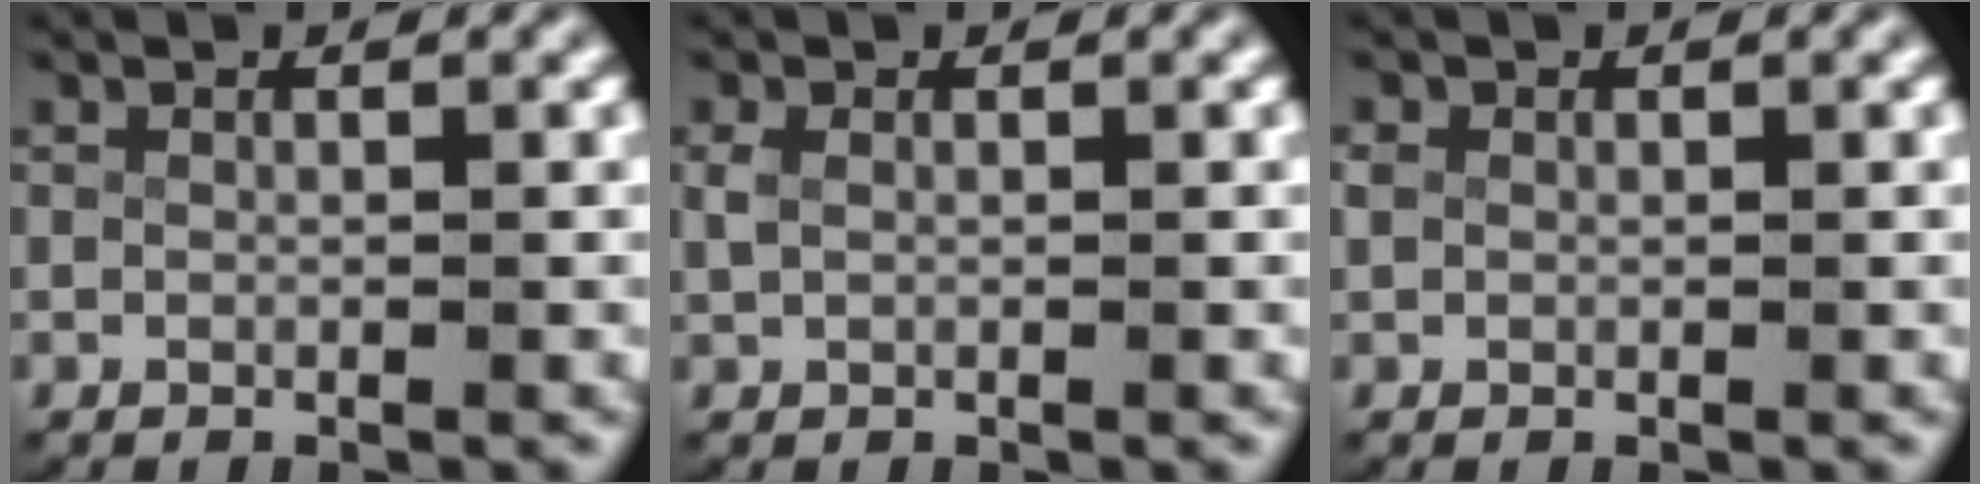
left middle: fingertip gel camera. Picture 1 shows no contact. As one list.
[{"total": 0.8, "force": [0.2, 0.5, 0.7], "torque": [-0.025, -0.004, 0.011]}, {"total": 0.7, "force": [0.1, 0.6, 0.3], "torque": [-0.018, -0.006, 0.007]}]